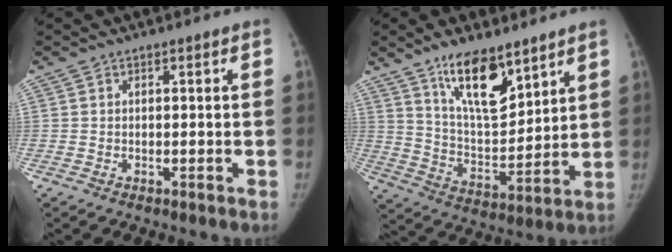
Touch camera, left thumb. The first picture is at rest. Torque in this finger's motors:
{"motor_torque": [0.83, -0.59, 1.30, -0.79, 0.38]}